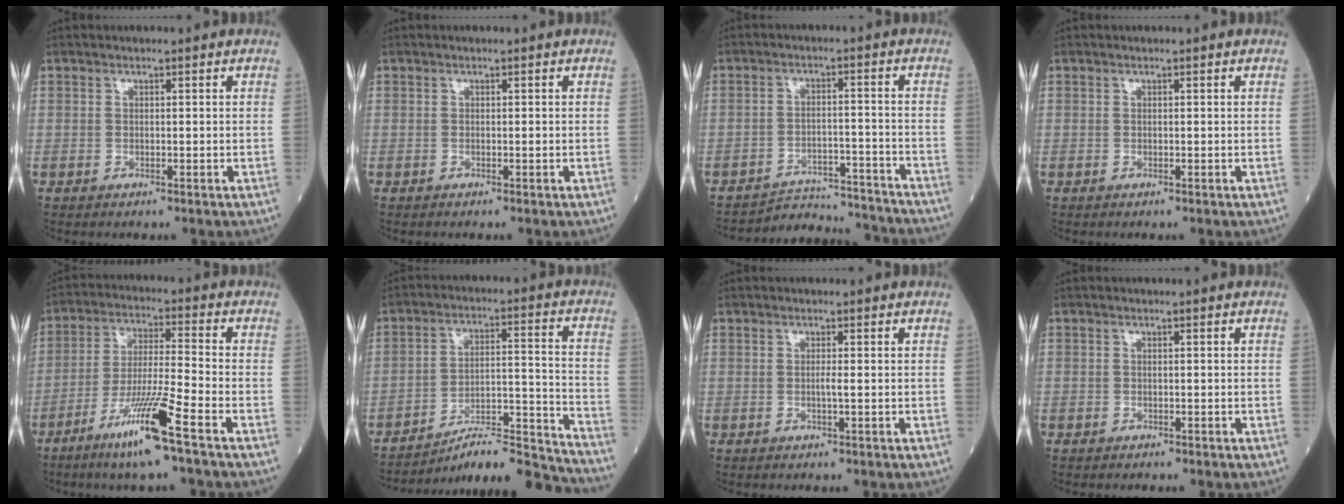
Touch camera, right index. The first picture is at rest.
{"total": 0.0}
{"total": 10.9, "force": [-10.8, 0.9, -0.5], "torque": [0.012, 0.023, -0.150]}
{"total": 0.0}
{"total": 11.3, "force": [-6.6, -0.9, 9.1], "torque": [-0.174, -0.026, -0.124]}
{"total": 16.6, "force": [-16.0, -1.1, 4.3], "torque": [-0.062, 0.029, -0.248]}
{"total": 0.9, "force": [-0.2, -0.2, 0.8], "torque": [-0.016, -0.001, -0.005]}
{"total": 0.8, "force": [-0.6, 0.5, 0.0], "torque": [-0.006, 0.003, -0.012]}